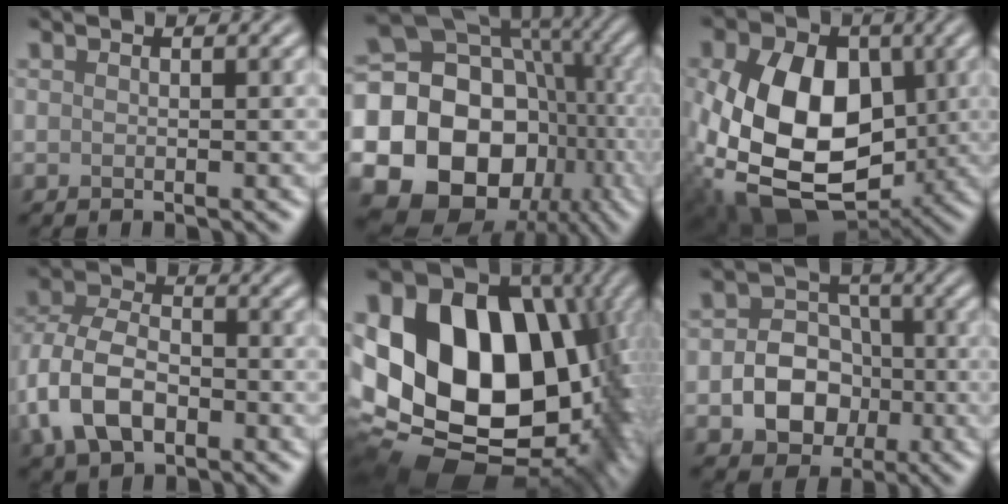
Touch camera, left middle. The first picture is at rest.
{"total": 23.5, "force": [-5.4, 19.9, 11.3], "torque": [-0.192, -0.015, -0.111]}
{"total": 14.3, "force": [-0.8, 9.8, 10.4], "torque": [-0.213, -0.025, -0.012]}
{"total": 7.4, "force": [-2.6, 4.7, 5.1], "torque": [-0.114, 0.004, -0.060]}
{"total": 21.8, "force": [1.7, 16.4, 14.3], "torque": [-0.256, -0.015, 0.061]}
{"total": 6.1, "force": [-1.5, 4.9, 3.2], "torque": [-0.028, -0.004, -0.040]}